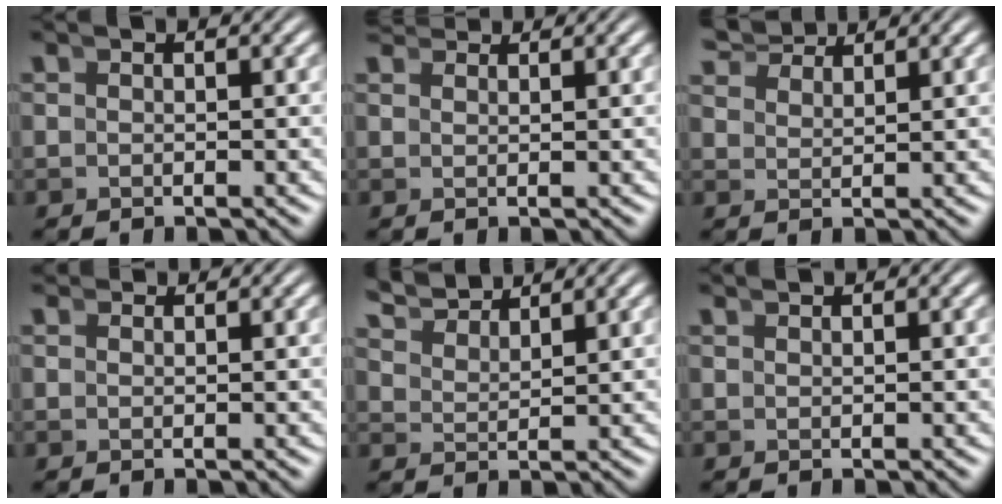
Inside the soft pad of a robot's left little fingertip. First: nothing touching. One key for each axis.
{"total": 2.6, "fx": 2.6, "fy": -0.2, "fz": 0.4, "tx": 0.006, "ty": 0.013, "tz": 0.042}
{"total": 3.8, "fx": 3.7, "fy": -0.1, "fz": 0.7, "tx": -0.002, "ty": 0.017, "tz": 0.065}
{"total": 1.3, "fx": 1.3, "fy": -0.1, "fz": 0.1, "tx": 0.008, "ty": 0.009, "tz": 0.021}
{"total": 4.3, "fx": 4.1, "fy": 0.6, "fz": 1.3, "tx": -0.023, "ty": 0.013, "tz": 0.071}
{"total": 1.1, "fx": 0.9, "fy": -0.5, "fz": -0.1, "tx": 0.014, "ty": 0.009, "tz": 0.018}